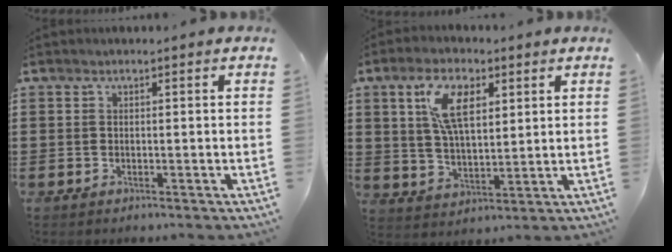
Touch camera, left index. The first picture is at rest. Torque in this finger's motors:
{"motor_torque": [1.16, 0.97, 0.76, 0.21]}